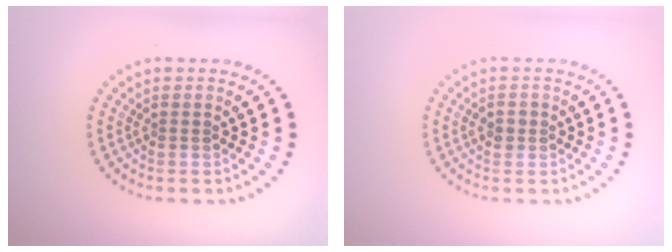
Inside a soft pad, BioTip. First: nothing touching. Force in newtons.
{"total": 1.2, "press": 1.1, "slide": 0.4}